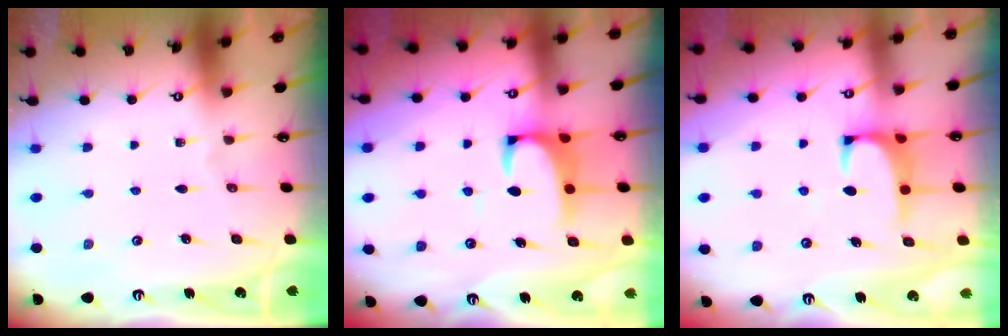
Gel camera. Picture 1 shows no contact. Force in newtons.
{"total": 2.3, "press": 2.1, "slide": 0.9}
{"total": 1.0, "press": 0.8, "slide": 0.4}